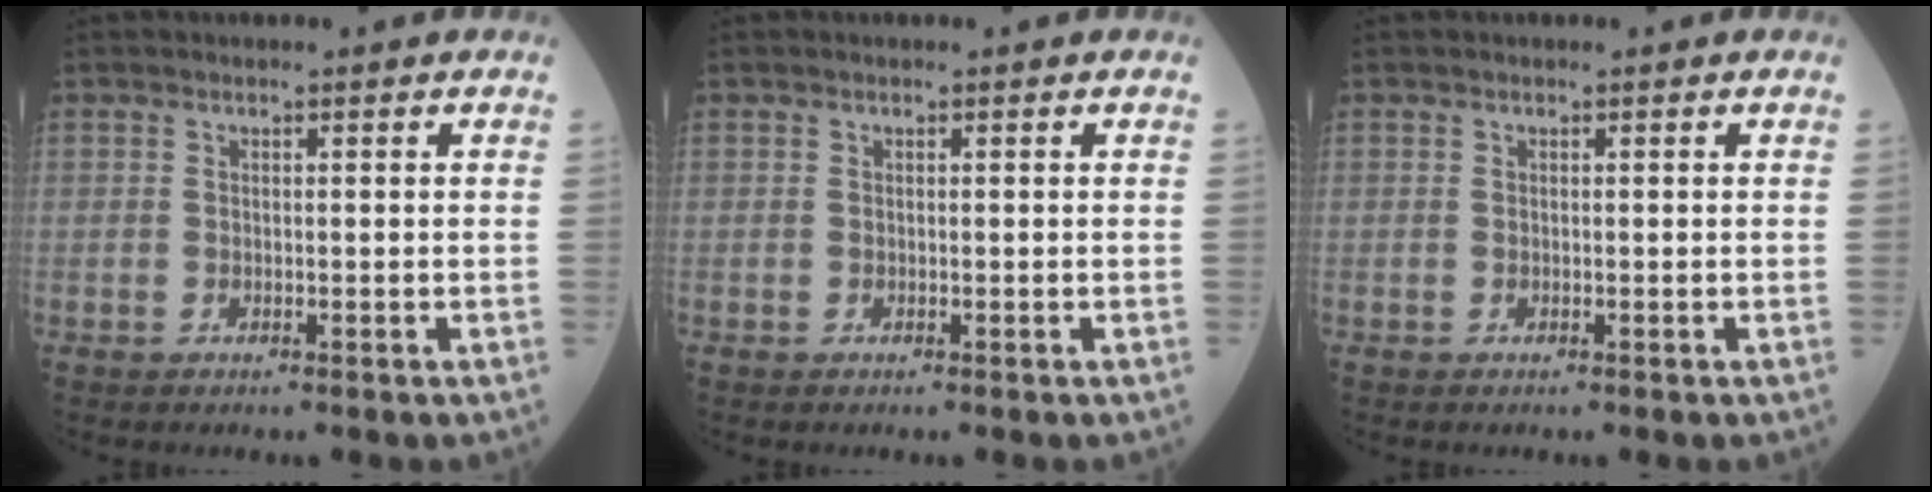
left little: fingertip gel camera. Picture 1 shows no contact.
{"total": 0.0}
{"total": 0.0}